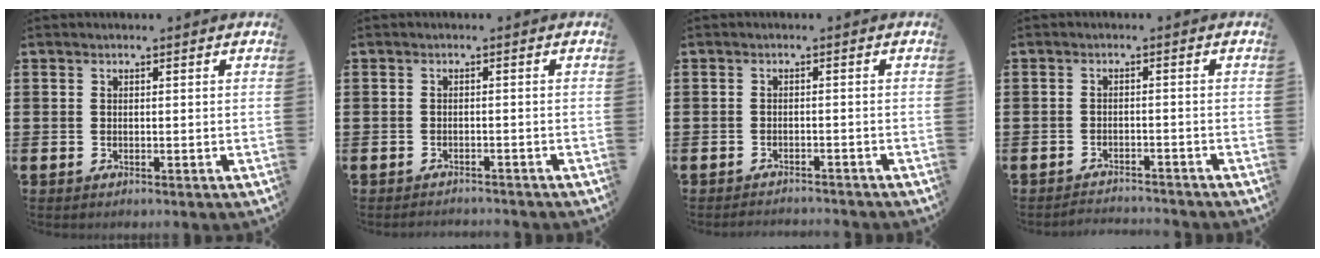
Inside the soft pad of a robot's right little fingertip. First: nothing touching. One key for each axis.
{"total": 1.0, "fx": -1.0, "fy": 0.0, "fz": -0.1, "tx": -0.001, "ty": 0.001, "tz": -0.021}
{"total": 1.3, "fx": -1.3, "fy": -0.1, "fz": -0.1, "tx": -0.002, "ty": 0.003, "tz": -0.027}
{"total": 1.8, "fx": -1.8, "fy": -0.1, "fz": -0.2, "tx": -0.002, "ty": 0.005, "tz": -0.038}